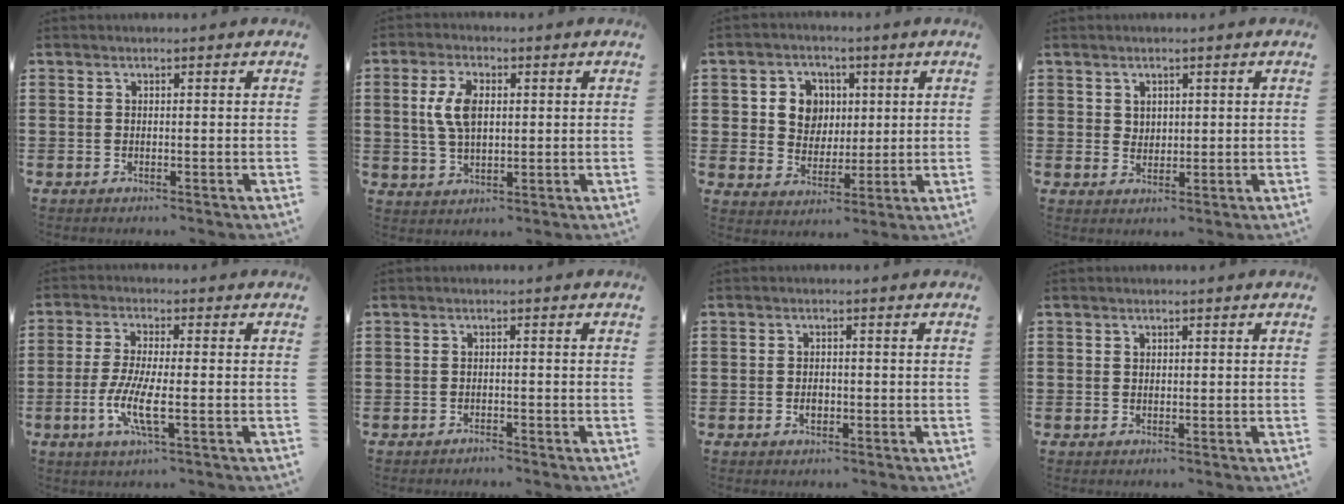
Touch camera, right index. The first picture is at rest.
{"total": 6.3, "force": [1.0, 3.4, 5.3], "torque": [-0.125, 0.008, 0.012]}
{"total": 6.4, "force": [1.3, 5.9, 2.1], "torque": [-0.061, 0.017, 0.020]}
{"total": 2.0, "force": [1.2, 1.6, 0.3], "torque": [-0.010, 0.008, 0.023]}
{"total": 6.7, "force": [-1.9, 1.3, 6.3], "torque": [-0.141, -0.016, -0.042]}
{"total": 0.9, "force": [-0.9, 0.1, 0.1], "torque": [-0.004, 0.000, -0.018]}
{"total": 1.7, "force": [-0.5, 1.1, 1.3], "torque": [-0.026, 0.002, -0.009]}
{"total": 0.7, "force": [0.4, 0.5, 0.1], "torque": [-0.004, 0.002, 0.008]}